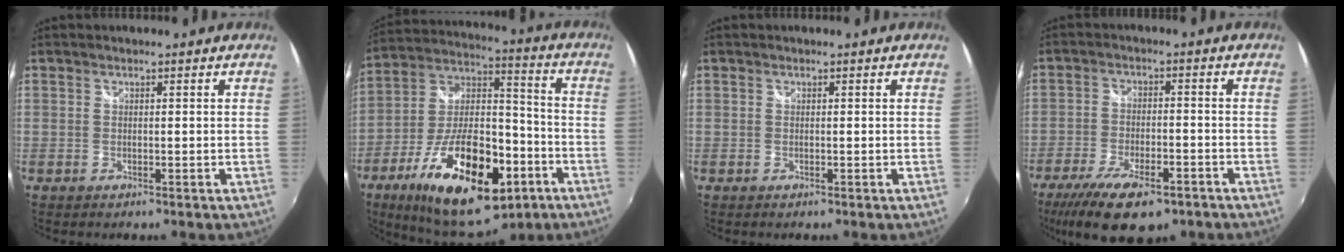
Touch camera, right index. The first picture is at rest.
{"total": 26.7, "force": [-12.8, 11.9, 20.2], "torque": [-0.365, -0.012, -0.197]}
{"total": 0.0}
{"total": 15.3, "force": [-10.3, 5.7, 9.8], "torque": [-0.211, -0.043, -0.167]}